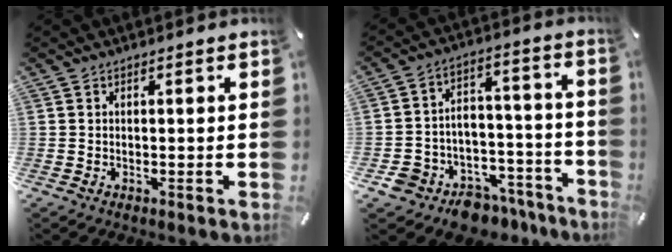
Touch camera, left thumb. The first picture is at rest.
{"total": 10.2, "force": [-7.4, 6.8, 1.6], "torque": [-0.007, 0.050, -0.122]}